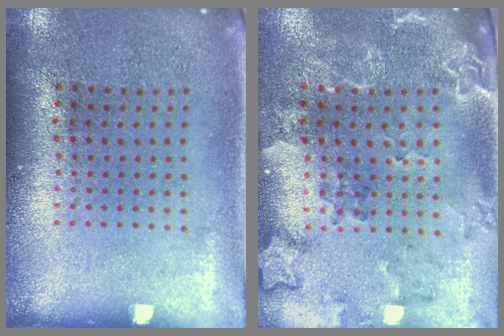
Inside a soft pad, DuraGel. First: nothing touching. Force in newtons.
{"total": 2.0, "press": 1.9, "slide": 0.7}